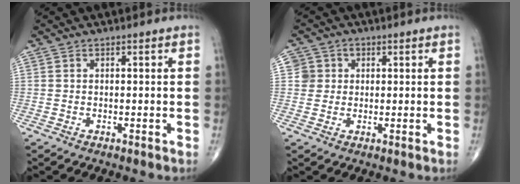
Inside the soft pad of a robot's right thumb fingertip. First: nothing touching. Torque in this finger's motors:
{"motor_torque": [-0.23, 0.65, 0.54, 0.25, -0.03]}